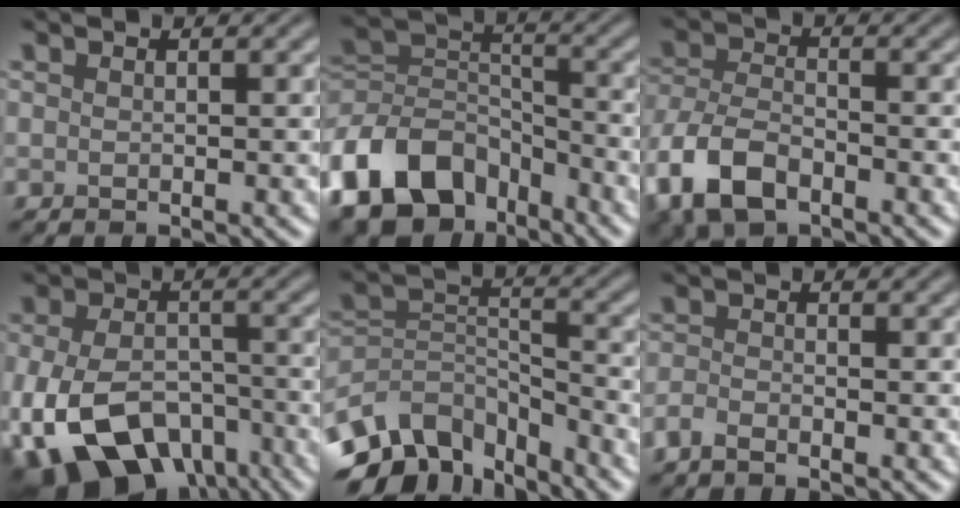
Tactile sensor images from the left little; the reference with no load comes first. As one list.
[{"total": 10.5, "force": [-6.4, 6.6, 5.2], "torque": [-0.096, 0.001, -0.137]}, {"total": 6.9, "force": [-4.0, 3.6, 4.3], "torque": [-0.096, -0.008, -0.083]}, {"total": 13.3, "force": [-6.9, 8.1, 7.9], "torque": [-0.155, -0.044, -0.108]}, {"total": 8.7, "force": [-6.1, 4.8, 3.9], "torque": [-0.074, -0.007, -0.120]}, {"total": 1.5, "force": [-1.3, 0.3, 0.7], "torque": [-0.017, -0.005, -0.033]}]